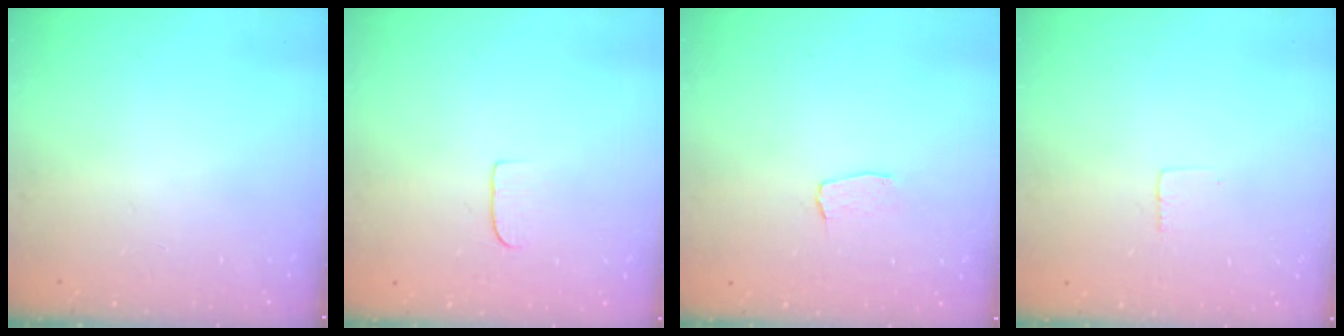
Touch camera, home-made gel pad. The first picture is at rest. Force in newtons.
{"total": 5.0, "press": 4.9, "slide": 0.4}
{"total": 3.0, "press": 3.0, "slide": 0.2}
{"total": 2.3, "press": 2.3, "slide": 0.1}